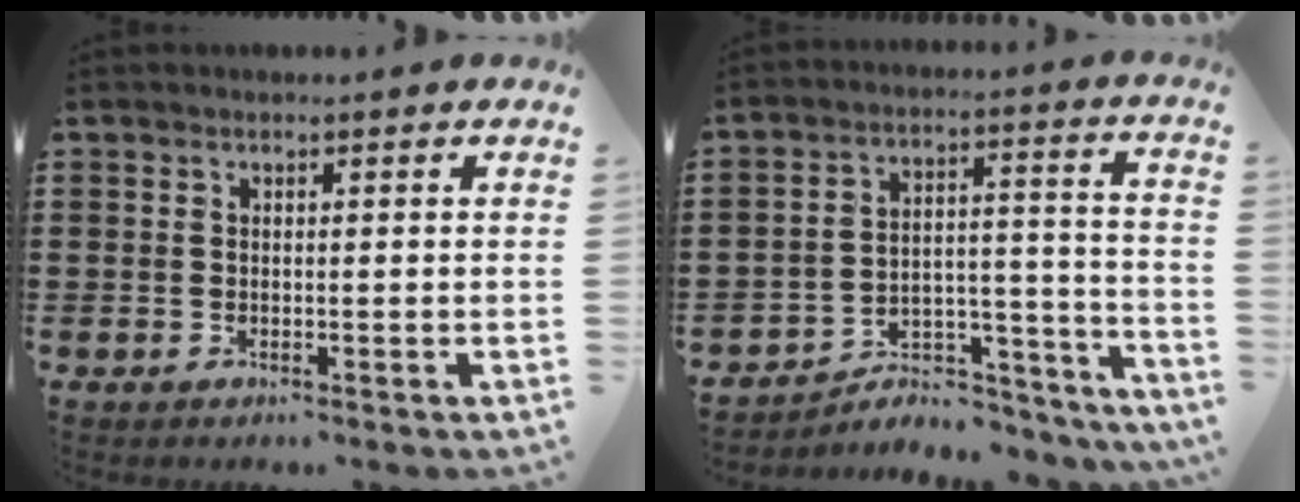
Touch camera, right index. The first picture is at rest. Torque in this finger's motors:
{"motor_torque": [-0.11, -0.15, -0.12, -0.21]}